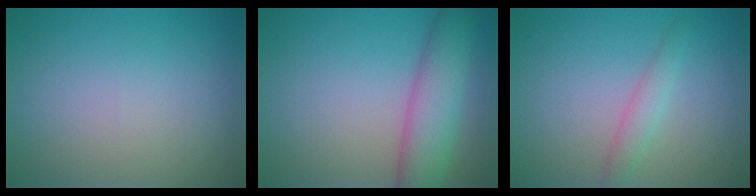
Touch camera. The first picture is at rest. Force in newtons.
{"total": 5.7, "press": 5.7, "slide": 0.2}
{"total": 1.7, "press": 1.7, "slide": 0.1}